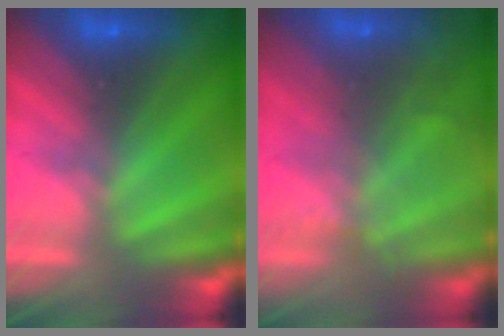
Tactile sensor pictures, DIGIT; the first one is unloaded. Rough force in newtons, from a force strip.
{"total": 7.3}